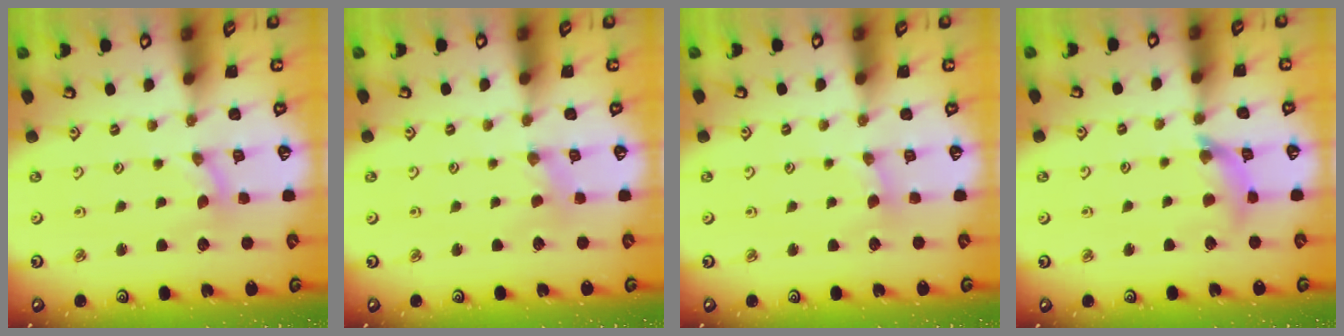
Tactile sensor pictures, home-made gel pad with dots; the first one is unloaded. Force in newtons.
{"total": 1.8, "press": 1.7, "slide": 0.4}
{"total": 1.7, "press": 1.7, "slide": 0.3}
{"total": 8.7, "press": 8.6, "slide": 1.1}